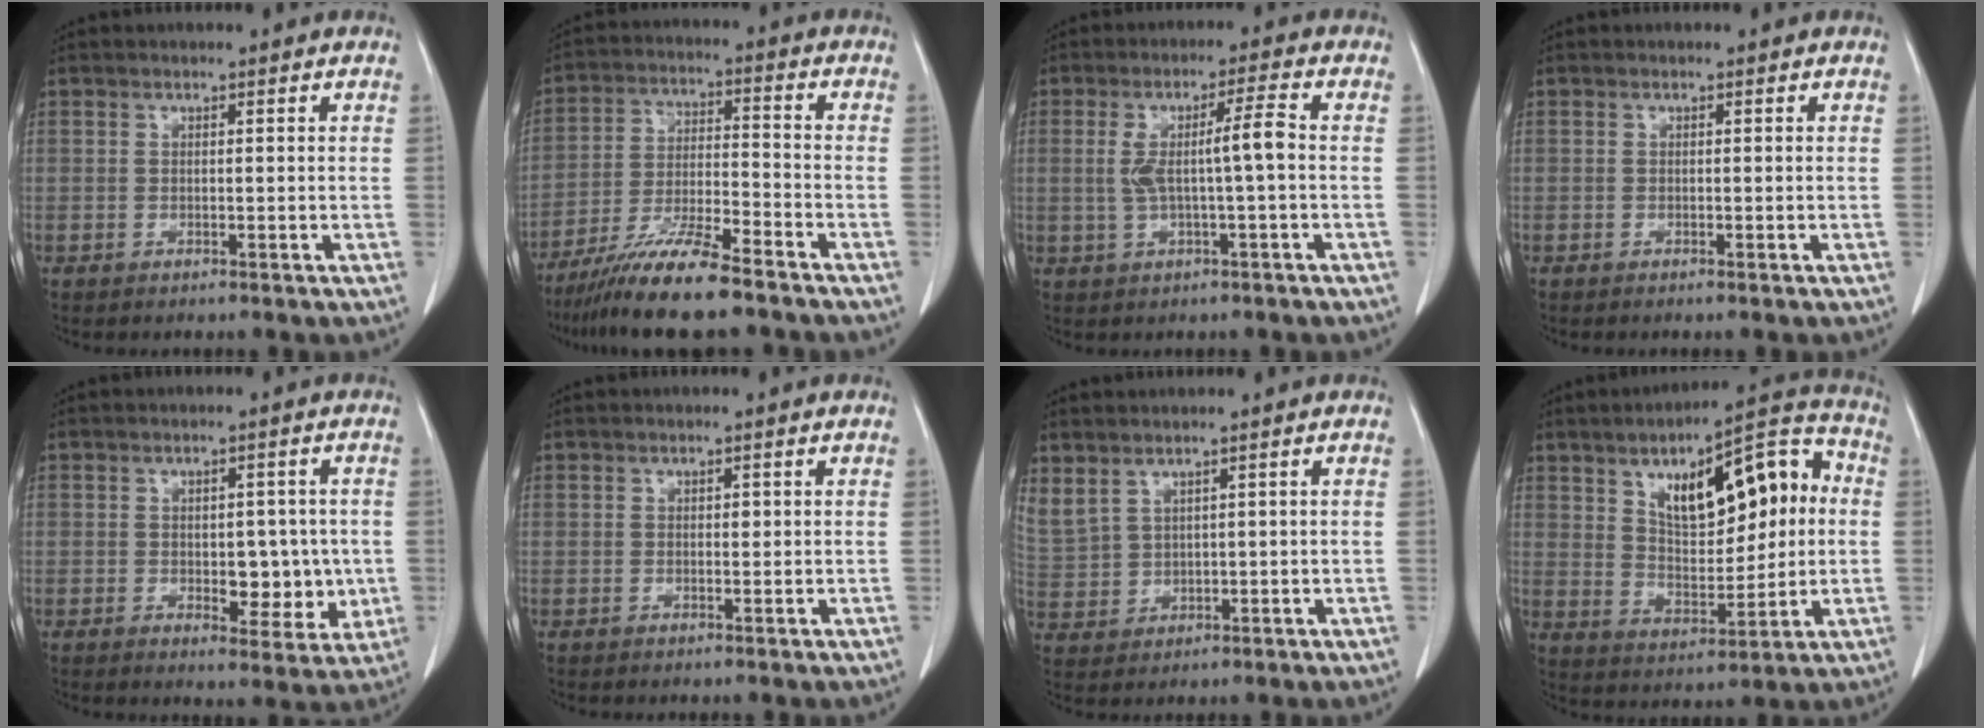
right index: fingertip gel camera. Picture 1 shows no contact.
{"total": 11.7, "force": [-9.2, 0.4, 7.1], "torque": [-0.130, -0.023, -0.166]}
{"total": 6.2, "force": [0.0, 0.3, 6.2], "torque": [-0.117, 0.015, 0.003]}
{"total": 0.0}
{"total": 7.0, "force": [-0.6, 3.9, 5.8], "torque": [-0.058, 0.002, 0.002]}
{"total": 0.7, "force": [0.1, 0.4, 0.5], "torque": [-0.007, 0.001, 0.002]}
{"total": 7.5, "force": [4.6, 4.8, 3.7], "torque": [-0.112, 0.008, 0.115]}
{"total": 17.2, "force": [4.1, 6.7, 15.3], "torque": [-0.219, 0.041, 0.069]}